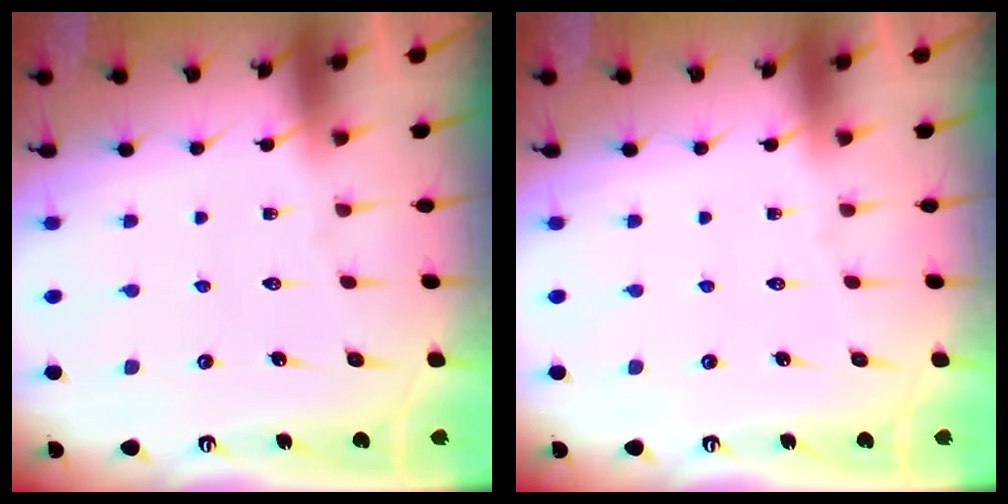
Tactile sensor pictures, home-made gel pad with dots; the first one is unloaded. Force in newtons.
{"total": 0.0}